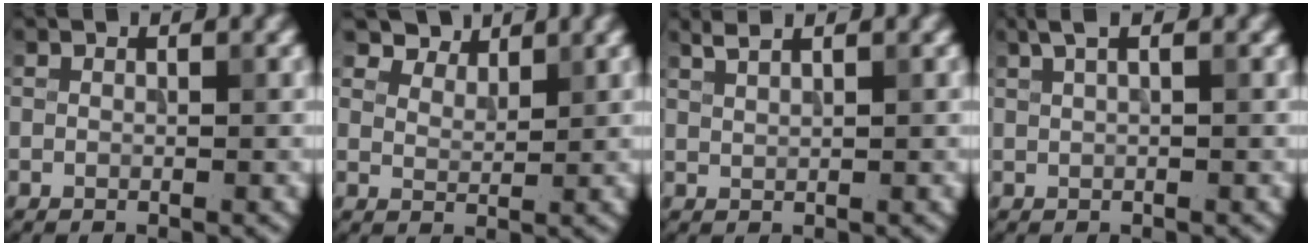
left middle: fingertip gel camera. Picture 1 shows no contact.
{"total": 4.2, "force": [3.8, 1.5, 1.0], "torque": [-0.031, -0.019, 0.079]}
{"total": 2.2, "force": [1.6, 0.7, 1.2], "torque": [-0.010, 0.003, 0.018]}
{"total": 2.1, "force": [1.2, 0.7, 1.6], "torque": [-0.018, 0.001, 0.013]}